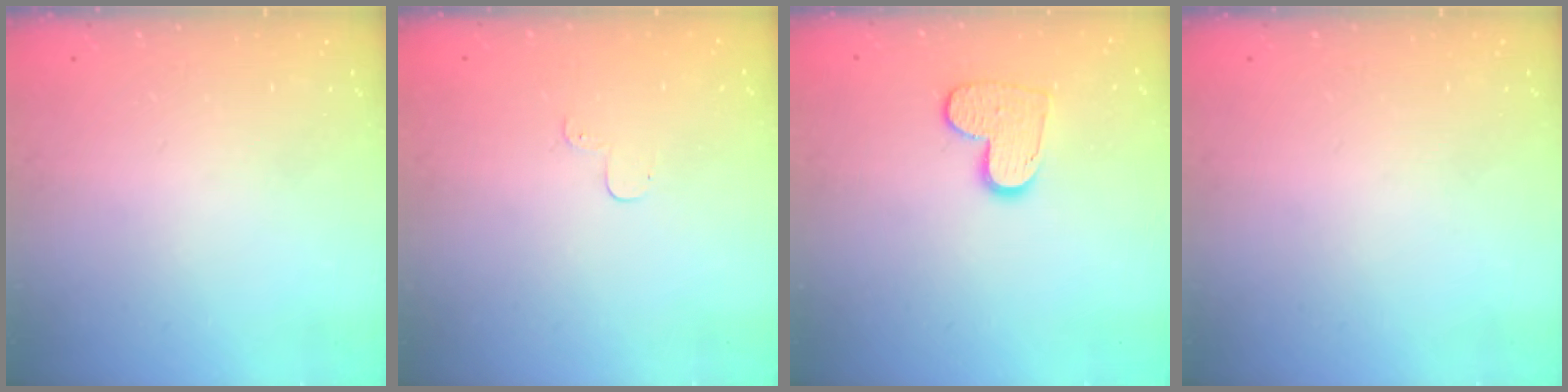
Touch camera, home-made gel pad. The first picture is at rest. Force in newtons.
{"total": 2.9, "press": 2.8, "slide": 0.3}
{"total": 10.4, "press": 10.4, "slide": 0.7}
{"total": 0.0}